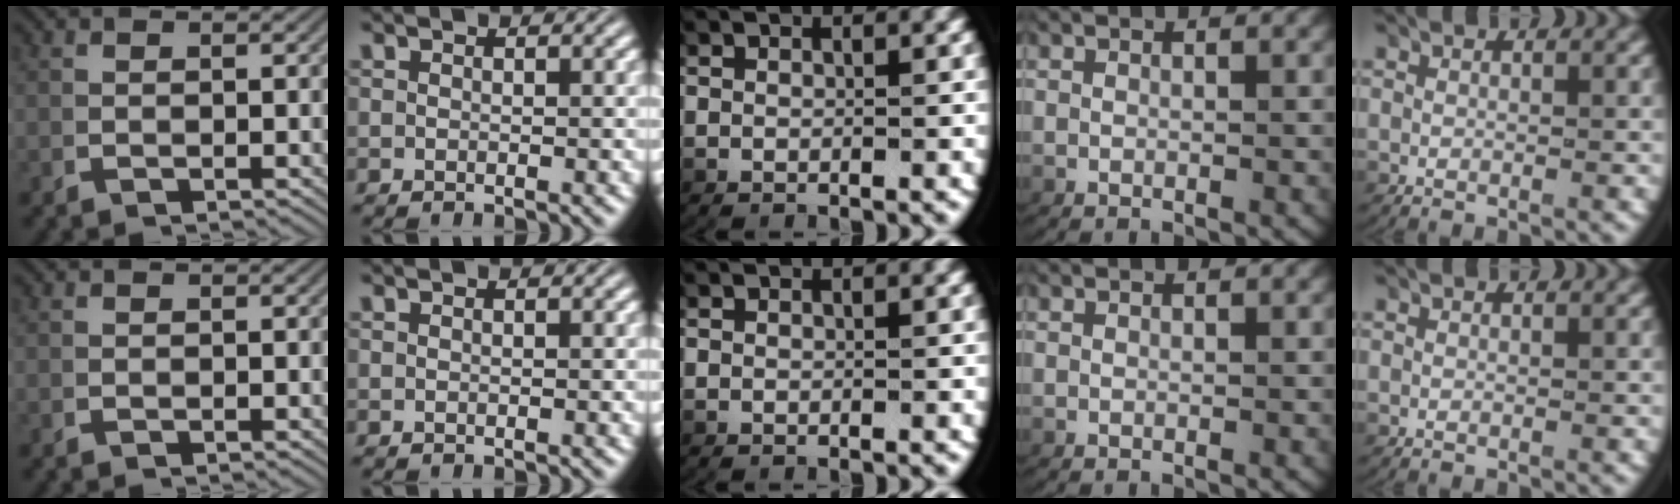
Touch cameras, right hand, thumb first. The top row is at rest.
{}